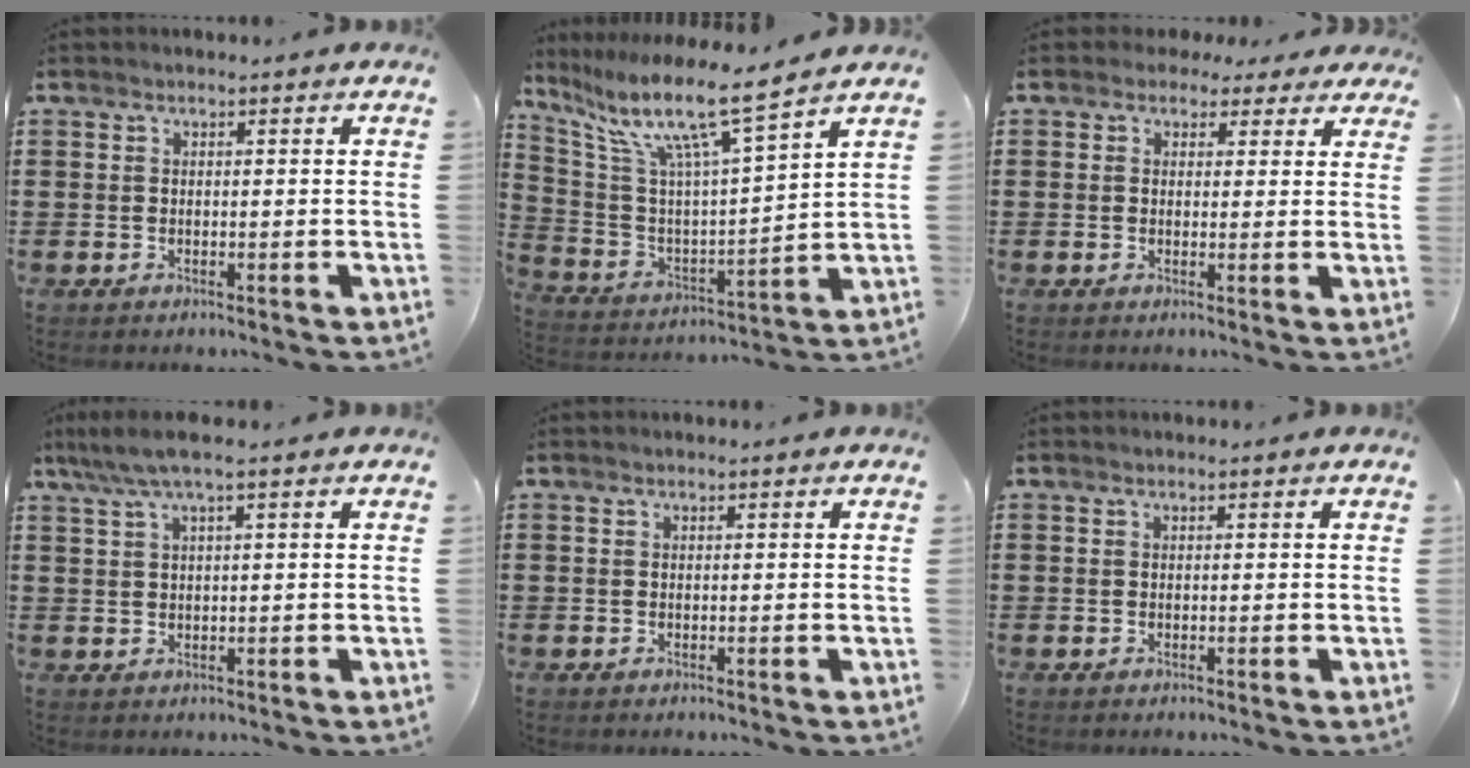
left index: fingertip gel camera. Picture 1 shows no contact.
{"total": 11.4, "force": [8.4, 0.8, 7.7], "torque": [-0.171, -0.055, 0.133]}
{"total": 2.6, "force": [1.6, 1.8, 0.7], "torque": [-0.025, 0.011, 0.029]}
{"total": 3.4, "force": [1.5, 0.2, 3.0], "torque": [-0.067, -0.001, 0.023]}
{"total": 0.0}
{"total": 0.0}